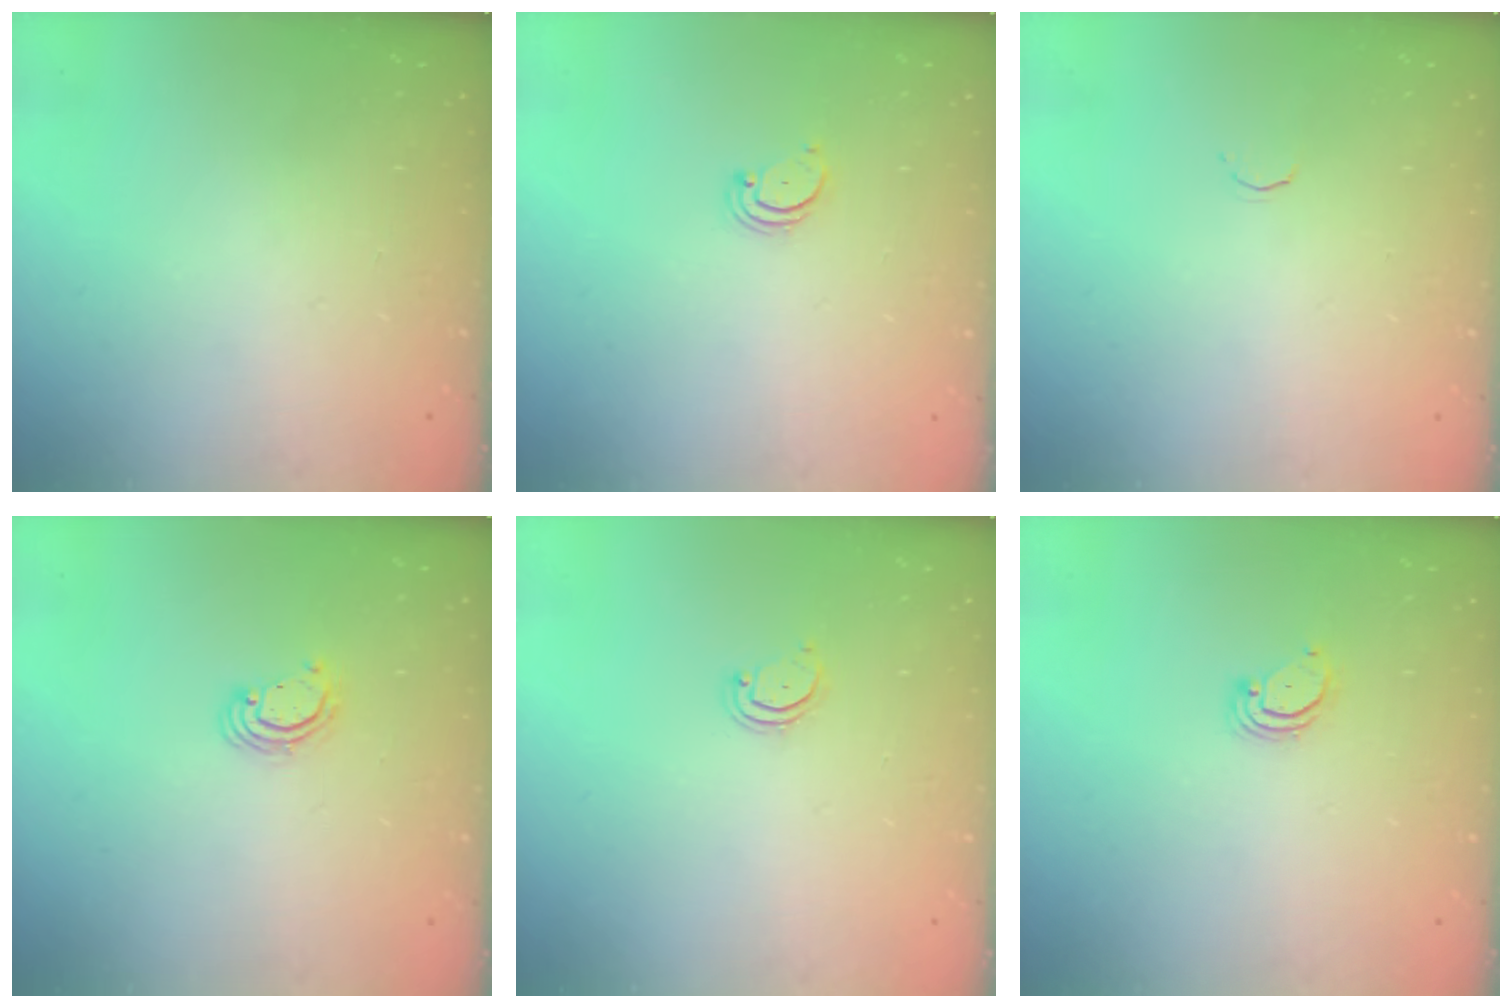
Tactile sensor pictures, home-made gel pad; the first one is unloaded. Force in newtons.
{"total": 2.2, "press": 2.2, "slide": 0.2}
{"total": 1.7, "press": 1.6, "slide": 0.5}
{"total": 2.8, "press": 2.8, "slide": 0.2}
{"total": 2.5, "press": 2.5, "slide": 0.2}
{"total": 2.2, "press": 2.2, "slide": 0.3}